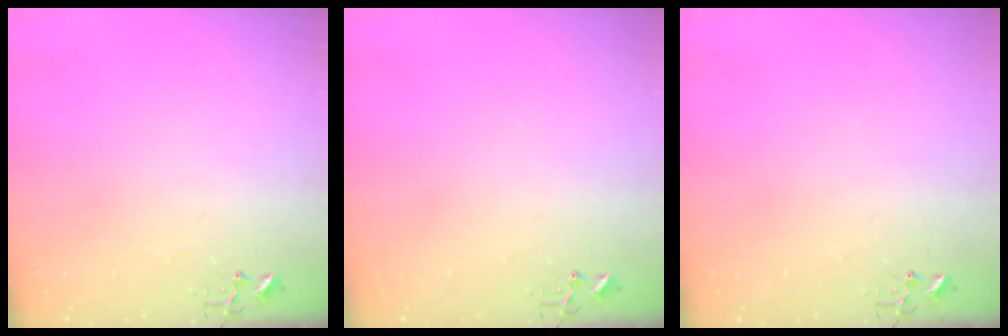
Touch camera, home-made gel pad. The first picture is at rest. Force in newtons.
{"total": 0.0}
{"total": 0.0}